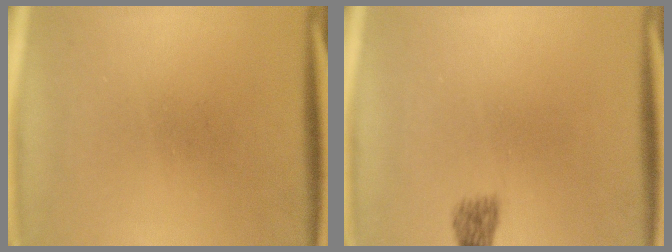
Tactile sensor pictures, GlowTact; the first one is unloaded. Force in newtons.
{"total": 2.1}